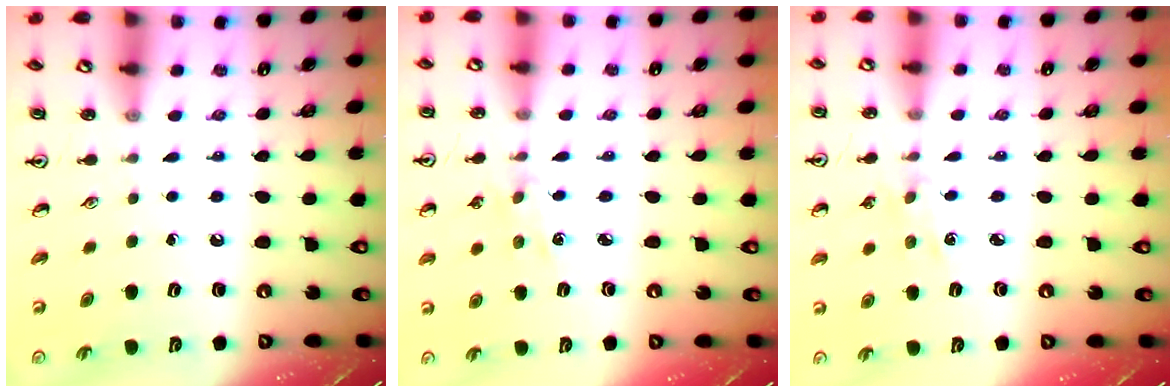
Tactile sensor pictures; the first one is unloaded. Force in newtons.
{"total": 2.5, "press": 2.5, "slide": 0.4}
{"total": 2.5, "press": 2.5, "slide": 0.4}